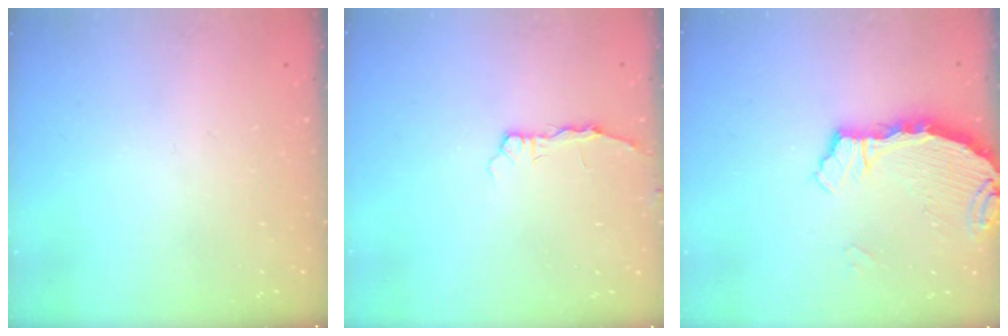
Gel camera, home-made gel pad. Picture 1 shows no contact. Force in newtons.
{"total": 2.6, "press": 2.6, "slide": 0.3}
{"total": 3.9, "press": 3.9, "slide": 0.4}